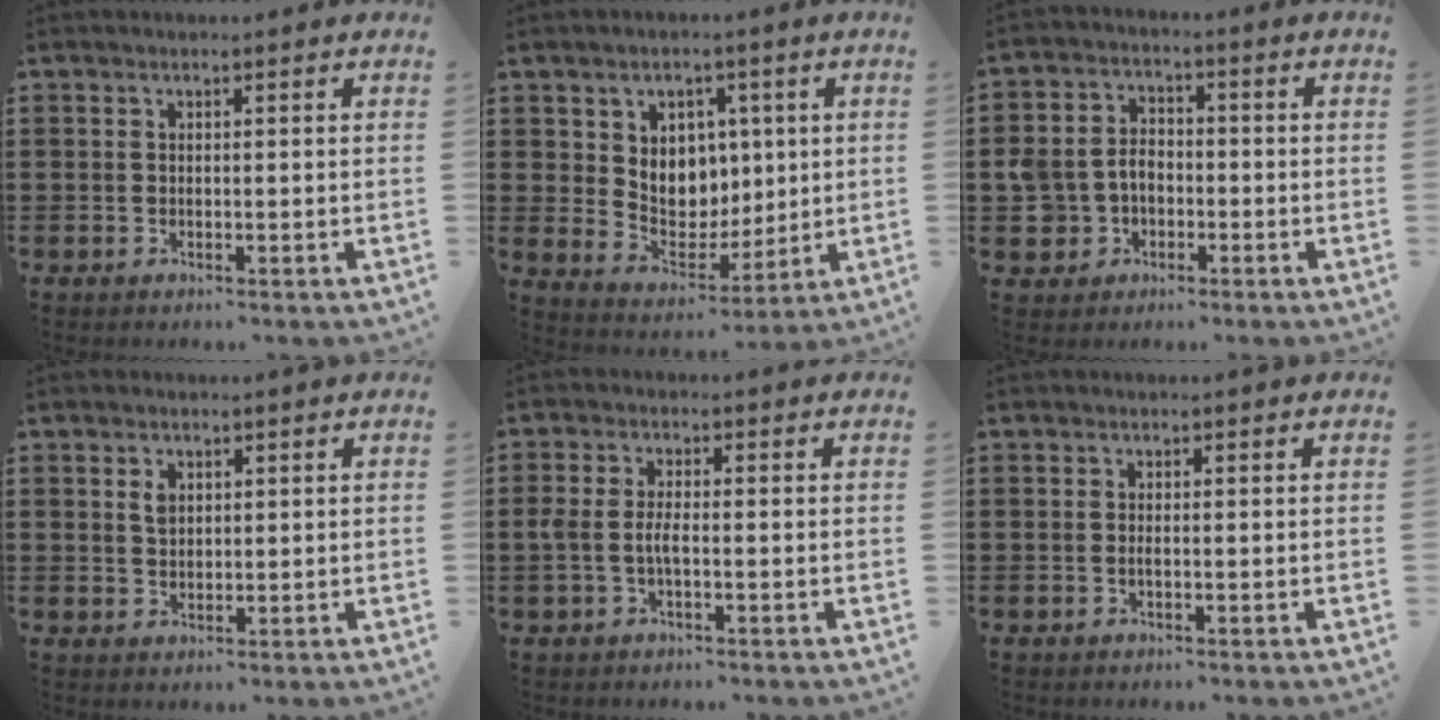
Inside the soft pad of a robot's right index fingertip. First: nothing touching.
{"total": 6.8, "force": [2.3, 6.1, 2.0], "torque": [-0.055, -0.003, 0.043]}
{"total": 5.2, "force": [-1.7, 4.6, 1.9], "torque": [-0.068, 0.010, -0.039]}
{"total": 2.0, "force": [0.9, 1.2, 1.3], "torque": [-0.028, 0.004, 0.016]}
{"total": 3.0, "force": [-0.9, 0.9, 2.7], "torque": [-0.071, -0.005, -0.023]}
{"total": 0.6, "force": [-0.3, 0.0, 0.6], "torque": [-0.011, -0.003, -0.005]}